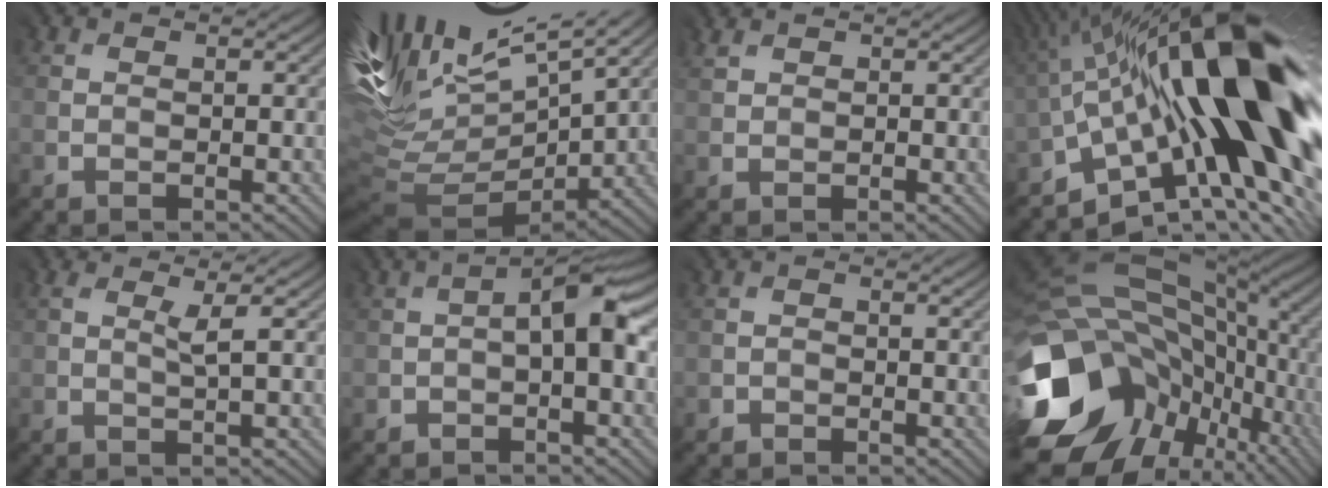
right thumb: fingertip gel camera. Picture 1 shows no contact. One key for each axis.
{"total": 14.0, "fx": 6.1, "fy": 6.4, "fz": 11.0, "tx": -0.227, "ty": 0.028, "tz": 0.140}
{"total": 2.1, "fx": 1.6, "fy": 1.2, "fz": 0.7, "tx": -0.024, "ty": 0.006, "tz": 0.031}
{"total": 19.2, "fx": -0.4, "fy": 6.9, "fz": 17.9, "tx": -0.274, "ty": 0.019, "tz": -0.025}
{"total": 1.5, "fx": 0.8, "fy": 0.1, "fz": 1.3, "tx": -0.032, "ty": -0.001, "tz": 0.016}
{"total": 5.1, "fx": -0.1, "fy": 1.9, "fz": 4.7, "tx": -0.076, "ty": 0.012, "tz": -0.008}
{"total": 0.8, "fx": -0.6, "fy": 0.2, "fz": -0.5, "tx": 0.009, "ty": -0.001, "tz": -0.015}
{"total": 19.2, "fx": -2.9, "fy": 14.7, "fz": 12.0, "tx": -0.285, "ty": -0.036, "tz": -0.026}